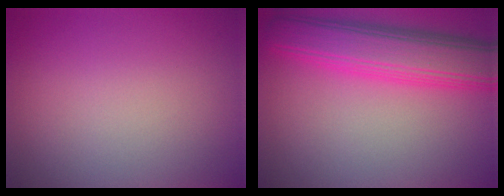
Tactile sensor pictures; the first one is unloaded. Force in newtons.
{"total": 7.5, "press": 7.5, "slide": 0.2}